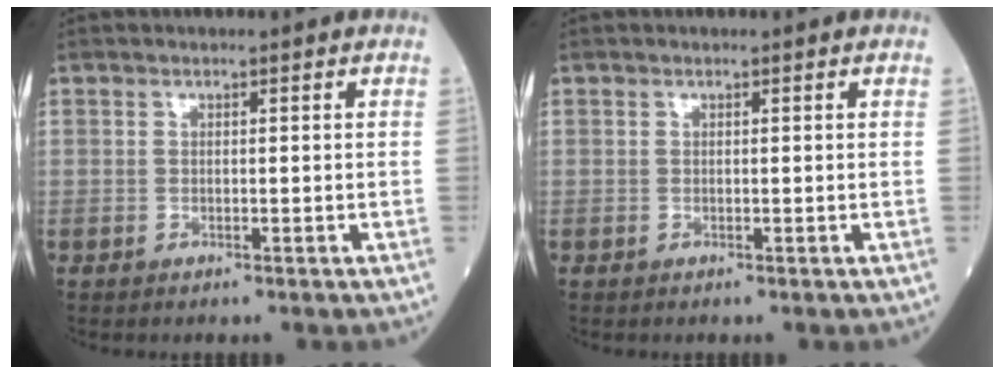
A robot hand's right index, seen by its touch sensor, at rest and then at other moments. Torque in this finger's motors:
{"motor_torque": [-0.01, 0.00, -0.01, 0.01]}